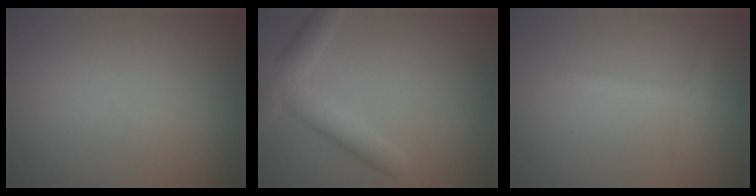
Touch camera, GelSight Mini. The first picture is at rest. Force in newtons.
{"total": 4.3, "press": 4.3, "slide": 0.2}
{"total": 1.8, "press": 1.8, "slide": 0.1}